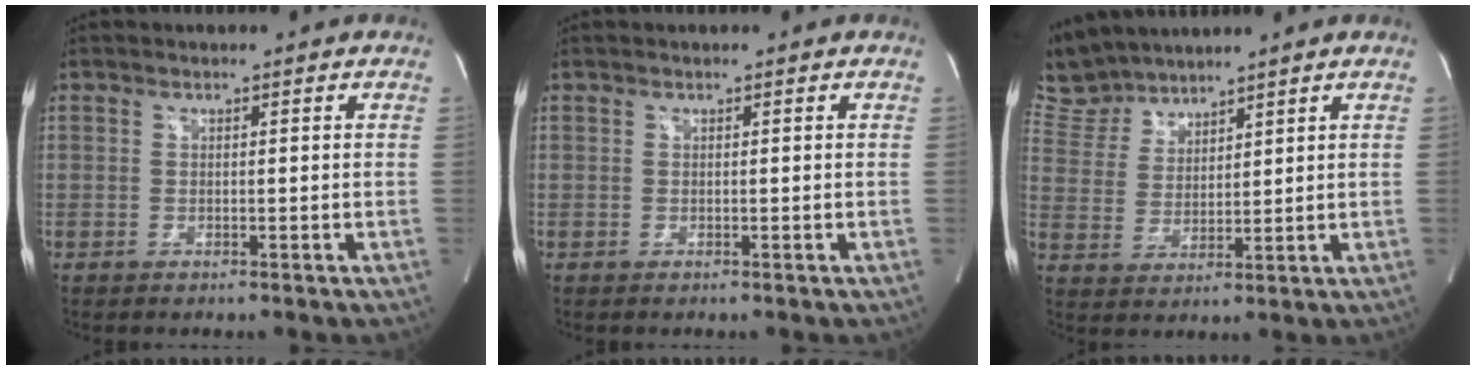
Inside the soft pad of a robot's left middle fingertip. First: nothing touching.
{"total": 0.0}
{"total": 8.0, "force": [7.8, 1.8, 0.5], "torque": [-0.026, 0.009, 0.172]}